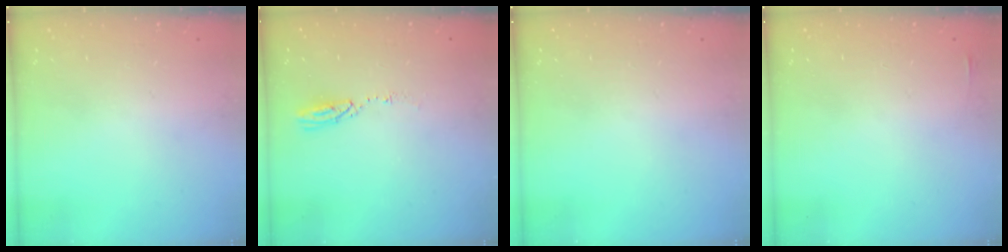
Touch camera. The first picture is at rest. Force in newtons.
{"total": 3.8, "press": 3.8, "slide": 0.2}
{"total": 0.0}
{"total": 5.8, "press": 1.7, "slide": 5.5}